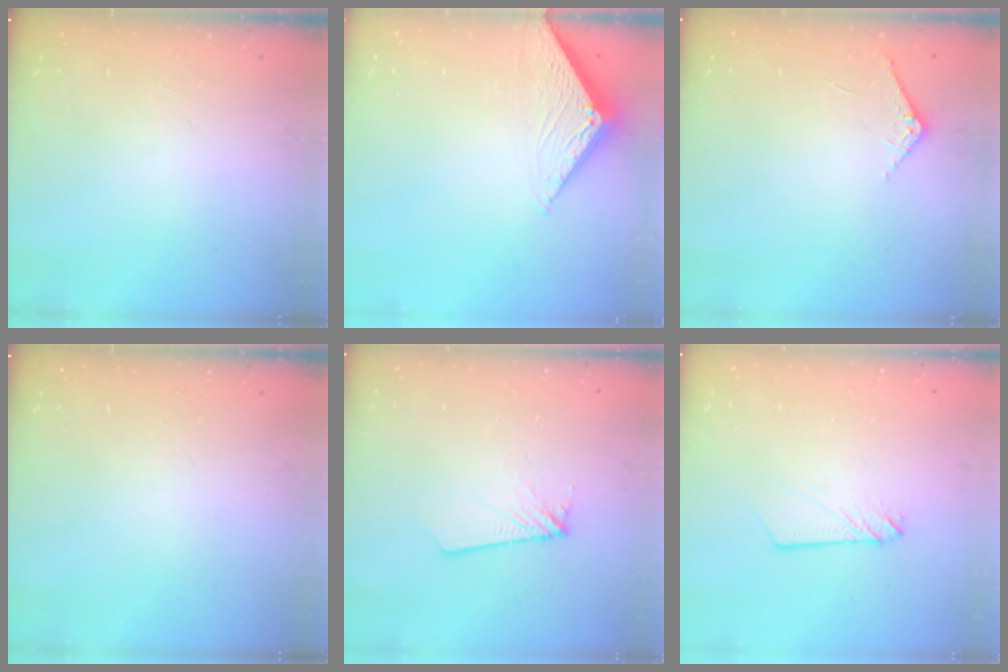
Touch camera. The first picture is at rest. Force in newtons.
{"total": 4.0, "press": 4.0, "slide": 0.5}
{"total": 6.1, "press": 6.1, "slide": 0.5}
{"total": 0.0}
{"total": 1.8, "press": 1.8, "slide": 0.1}
{"total": 2.9, "press": 2.9, "slide": 0.4}